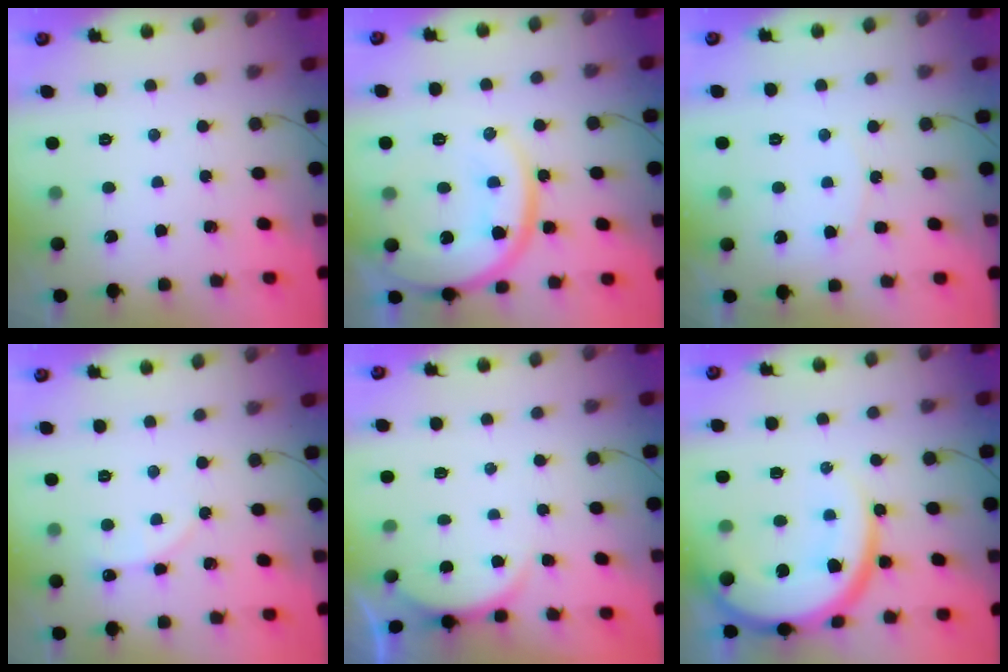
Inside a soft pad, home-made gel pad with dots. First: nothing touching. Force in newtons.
{"total": 17.7, "press": 17.7, "slide": 1.8}
{"total": 6.7, "press": 6.7, "slide": 0.6}
{"total": 2.7, "press": 2.7, "slide": 0.4}
{"total": 2.2, "press": 2.1, "slide": 0.5}
{"total": 16.0, "press": 15.9, "slide": 1.9}